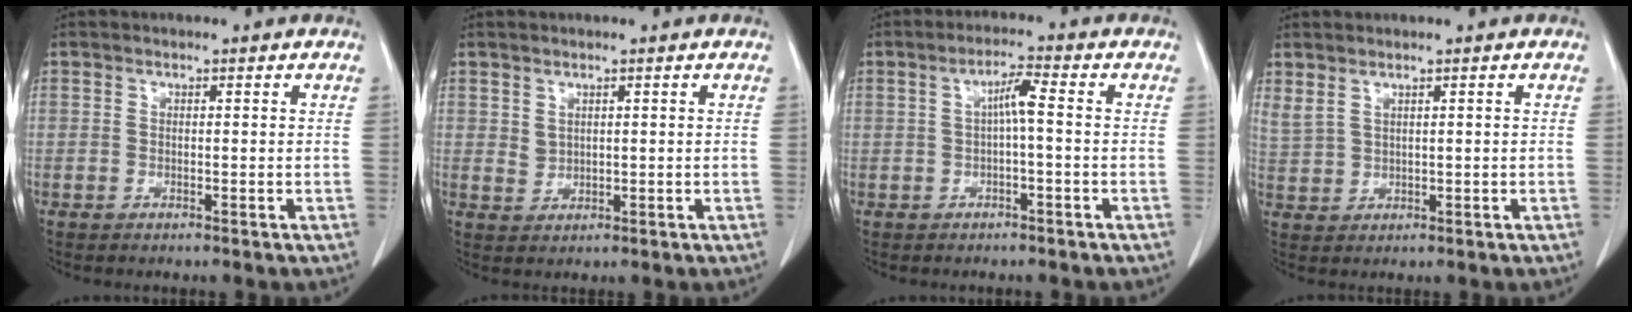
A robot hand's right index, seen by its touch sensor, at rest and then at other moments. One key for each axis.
{"total": 1.6, "fx": 0.8, "fy": 1.2, "fz": 0.7, "tx": -0.010, "ty": -0.003, "tz": 0.020}
{"total": 3.4, "fx": 0.0, "fy": 0.2, "fz": 3.4, "tx": -0.062, "ty": 0.012, "tz": 0.001}
{"total": 2.8, "fx": 2.0, "fy": 1.1, "fz": 1.6, "tx": -0.046, "ty": 0.005, "tz": 0.057}